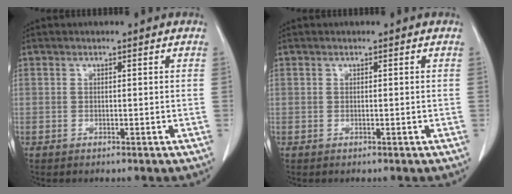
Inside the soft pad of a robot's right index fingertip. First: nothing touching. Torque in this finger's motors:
{"motor_torque": [0.00, 0.00, 0.00, 0.00]}